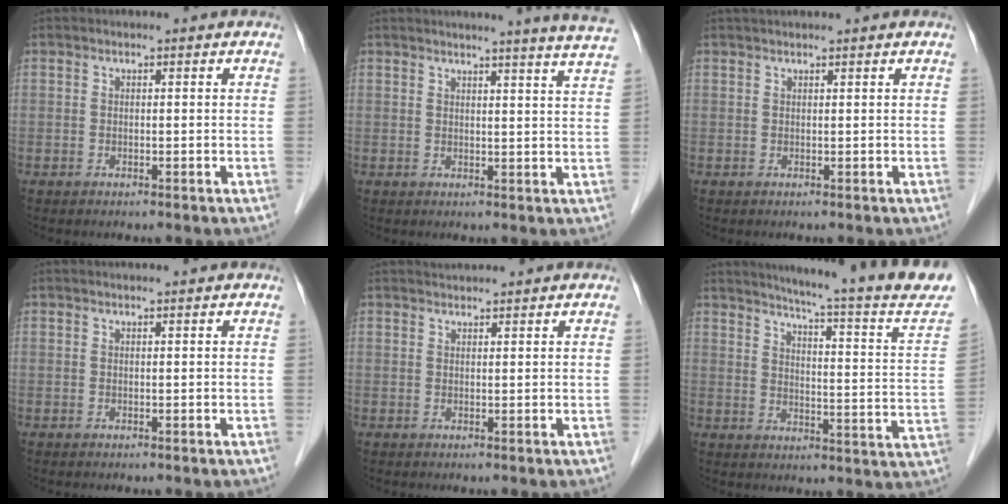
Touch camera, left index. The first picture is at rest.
{"total": 9.9, "force": [9.1, -1.9, 3.5], "torque": [-0.040, -0.045, 0.084]}
{"total": 2.7, "force": [2.4, -0.4, 1.1], "torque": [-0.010, 0.027, 0.043]}
{"total": 1.2, "force": [1.1, -0.2, 0.4], "torque": [-0.006, 0.009, 0.019]}
{"total": 2.0, "force": [2.0, -0.2, 0.2], "torque": [-0.006, 0.018, 0.037]}
{"total": 21.5, "force": [18.5, -1.4, 10.8], "torque": [-0.155, -0.071, 0.223]}